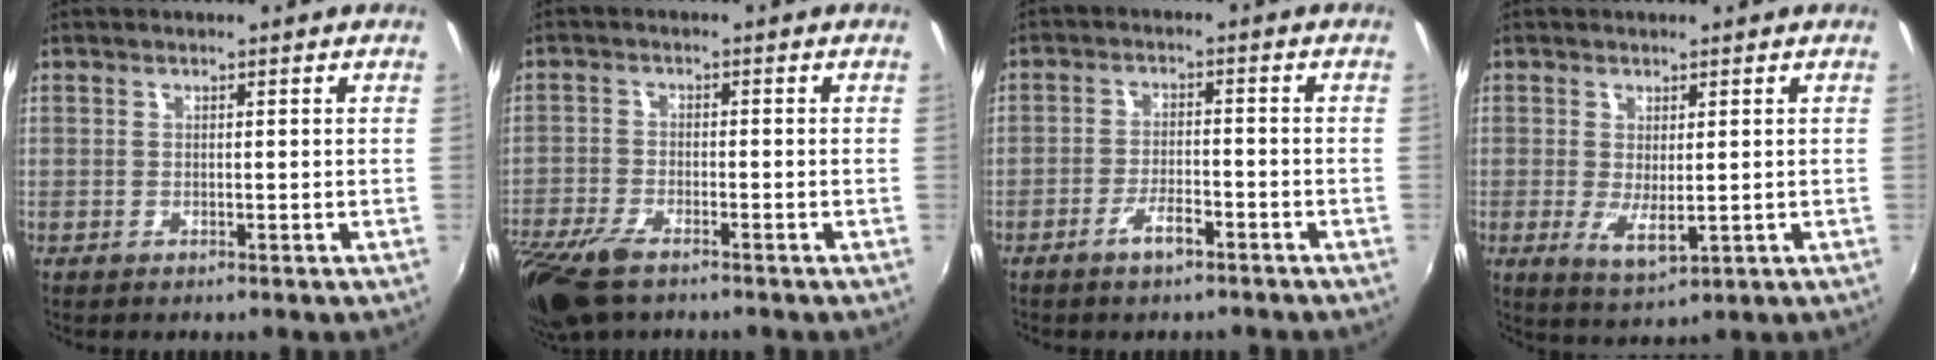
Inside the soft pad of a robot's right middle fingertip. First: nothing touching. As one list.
[{"total": 11.6, "force": [-8.3, 4.5, 6.8], "torque": [-0.170, -0.045, -0.157]}, {"total": 4.3, "force": [-3.1, 1.3, 2.6], "torque": [-0.061, 0.000, -0.052]}, {"total": 4.6, "force": [-0.4, 1.8, 4.3], "torque": [-0.073, -0.016, 0.000]}]